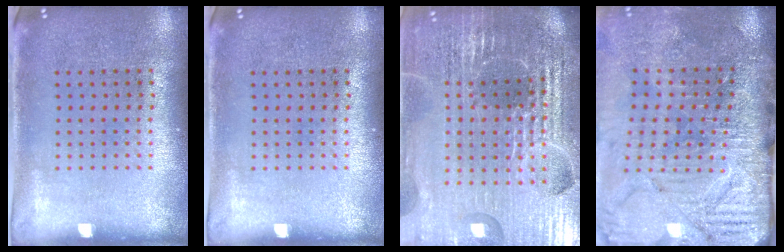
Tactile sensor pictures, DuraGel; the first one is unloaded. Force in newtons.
{"total": 0.0}
{"total": 6.5, "press": 5.7, "slide": 3.0}
{"total": 4.0, "press": 3.6, "slide": 1.7}